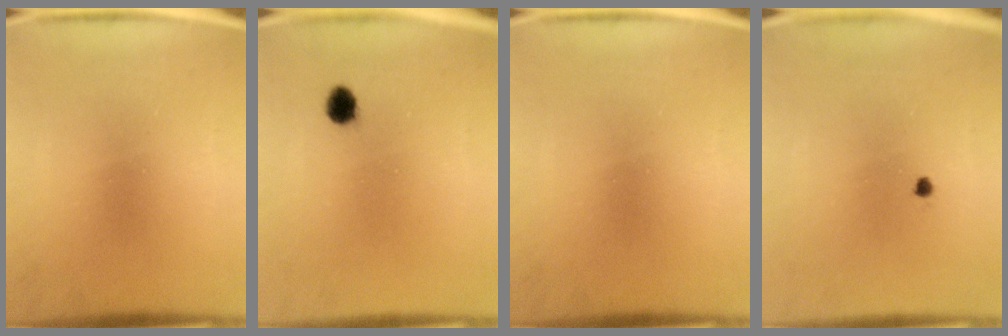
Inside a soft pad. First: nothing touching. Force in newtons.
{"total": 2.5}
{"total": 0.0}
{"total": 1.0}